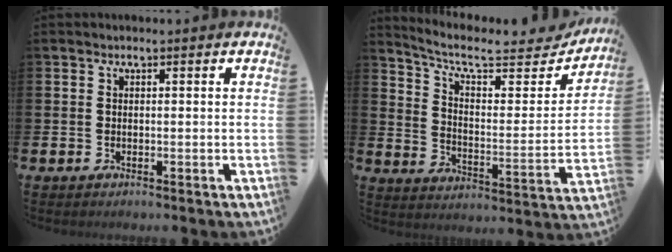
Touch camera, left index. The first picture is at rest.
{"total": 7.6, "force": [6.5, 2.2, 3.4], "torque": [-0.085, -0.052, 0.104]}